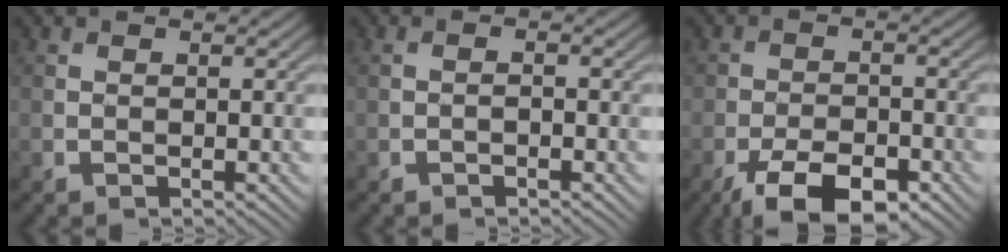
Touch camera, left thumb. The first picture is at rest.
{"total": 0.8, "force": [-0.5, 0.3, 0.6], "torque": [-0.011, 0.000, -0.010]}
{"total": 8.6, "force": [-5.3, 3.8, 5.6], "torque": [-0.091, -0.004, -0.092]}